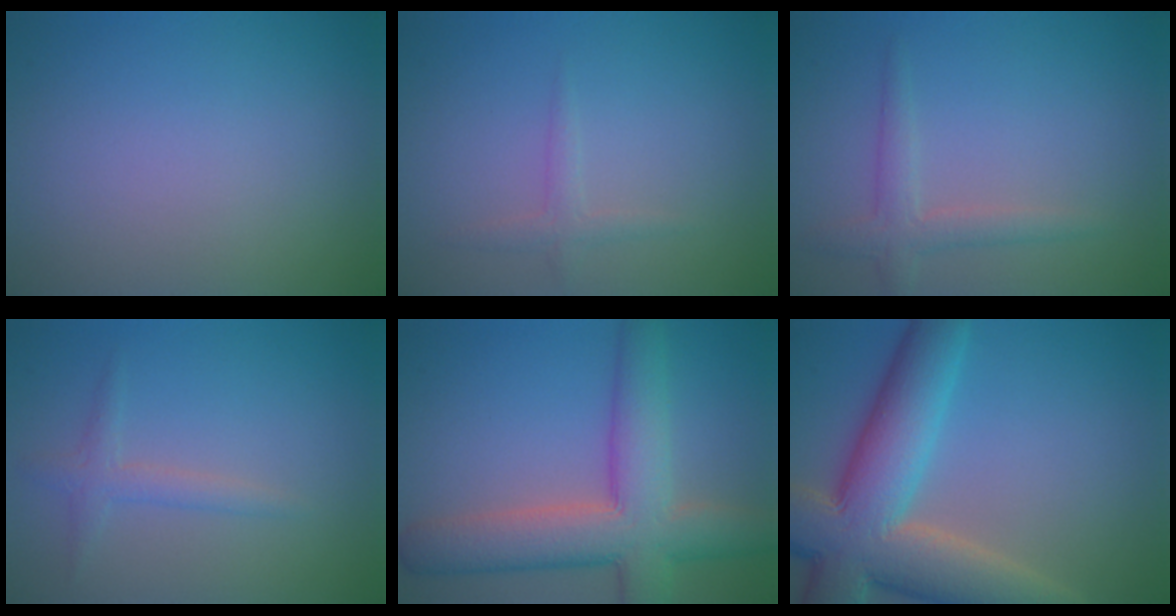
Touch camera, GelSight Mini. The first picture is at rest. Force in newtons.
{"total": 1.3, "press": 1.3, "slide": 0.0}
{"total": 2.3, "press": 2.3, "slide": 0.1}
{"total": 1.7, "press": 1.7, "slide": 0.1}
{"total": 8.6, "press": 8.6, "slide": 0.5}
{"total": 11.6, "press": 11.5, "slide": 1.3}